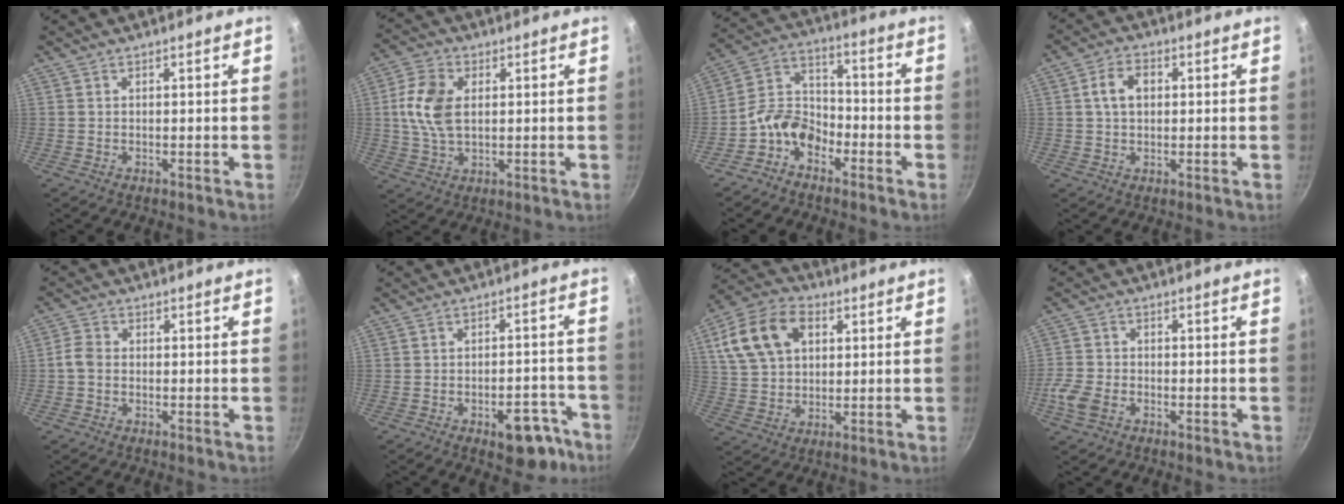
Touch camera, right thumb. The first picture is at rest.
{"total": 9.8, "force": [1.5, 6.1, 7.5], "torque": [-0.142, 0.007, 0.025]}
{"total": 9.2, "force": [-5.1, 6.3, 4.3], "torque": [-0.057, 0.058, -0.120]}
{"total": 5.8, "force": [1.0, 4.0, 4.1], "torque": [-0.059, 0.011, 0.012]}
{"total": 2.8, "force": [-0.6, 2.2, 1.7], "torque": [-0.037, 0.011, -0.020]}
{"total": 9.7, "force": [-5.3, 5.1, 6.3], "torque": [-0.035, 0.045, -0.056]}
{"total": 15.0, "force": [5.1, 10.4, 9.6], "torque": [-0.166, 0.010, 0.088]}
{"total": 6.0, "force": [-2.7, 3.9, 3.6], "torque": [-0.079, 0.015, -0.058]}